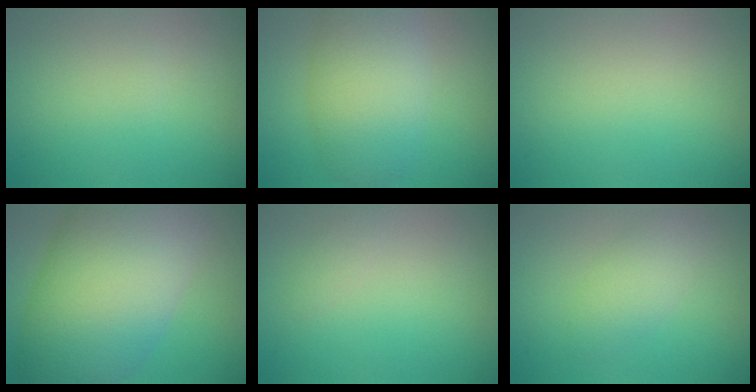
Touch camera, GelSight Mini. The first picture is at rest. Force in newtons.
{"total": 6.7, "press": 6.7, "slide": 0.6}
{"total": 0.0}
{"total": 14.9, "press": 14.8, "slide": 0.4}
{"total": 0.7, "press": 0.7, "slide": 0.0}
{"total": 2.4, "press": 2.4, "slide": 0.1}